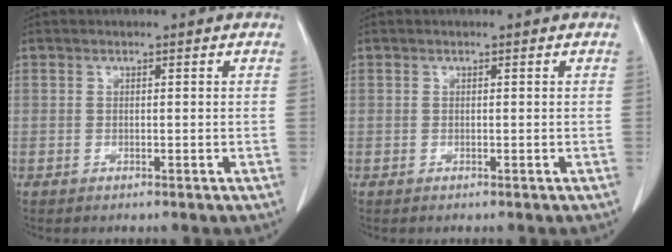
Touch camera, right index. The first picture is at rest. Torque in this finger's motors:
{"motor_torque": [0.00, 0.00, 0.00, 0.00]}